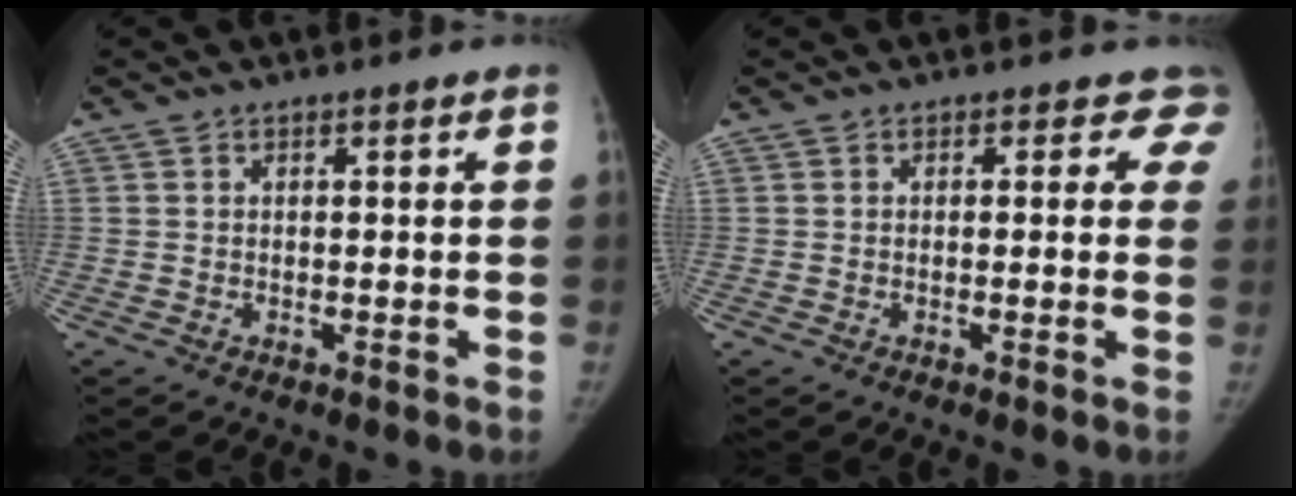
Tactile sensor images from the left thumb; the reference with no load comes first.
{"total": 3.2, "force": [2.3, 2.1, 0.9], "torque": [0.026, -0.006, 0.001]}